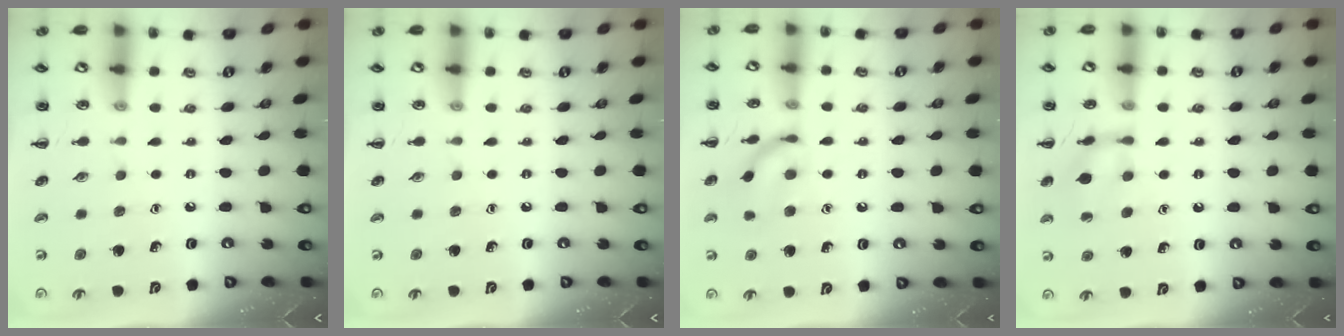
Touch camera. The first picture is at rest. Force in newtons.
{"total": 0.0}
{"total": 11.4, "press": 11.3, "slide": 0.9}
{"total": 11.1, "press": 11.0, "slide": 0.4}